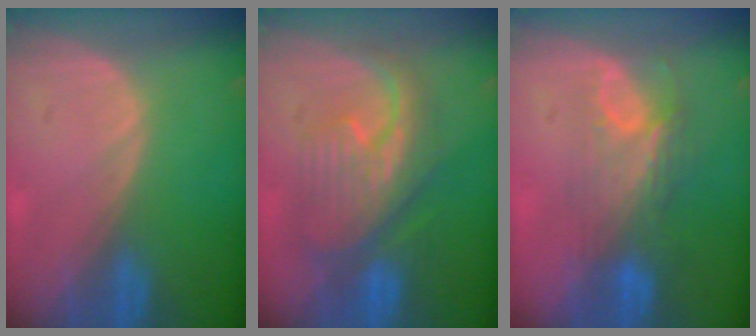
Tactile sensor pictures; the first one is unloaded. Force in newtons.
{"total": 9.1, "press": 9.0, "slide": 0.6}
{"total": 7.5, "press": 6.6, "slide": 3.7}